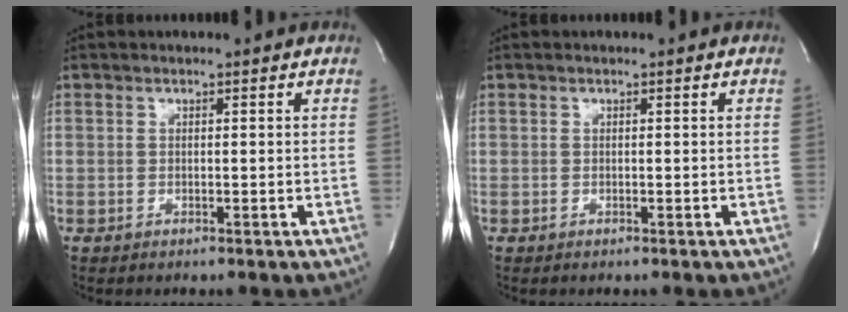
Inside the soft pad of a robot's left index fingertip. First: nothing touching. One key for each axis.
{"total": 0.0}